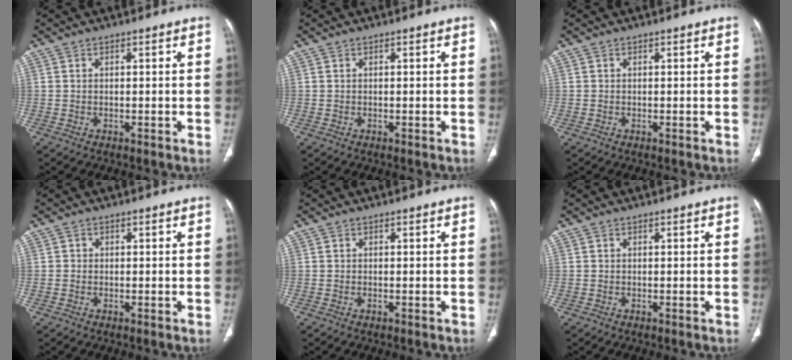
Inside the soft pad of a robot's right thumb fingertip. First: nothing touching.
{"total": 0.0}
{"total": 0.0}
{"total": 1.0, "force": [-0.1, 0.9, 0.1], "torque": [0.005, 0.004, -0.002]}
{"total": 0.0}
{"total": 0.0}